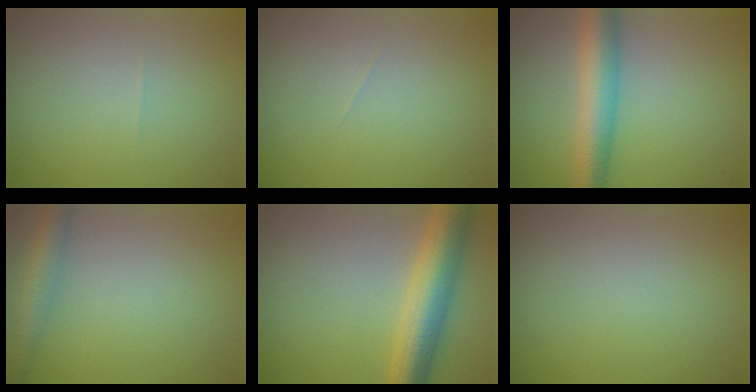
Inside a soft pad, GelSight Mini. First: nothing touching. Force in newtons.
{"total": 0.0}
{"total": 6.3, "press": 6.3, "slide": 0.1}
{"total": 2.9, "press": 2.9, "slide": 0.1}
{"total": 7.0, "press": 7.0, "slide": 0.1}
{"total": 0.0}